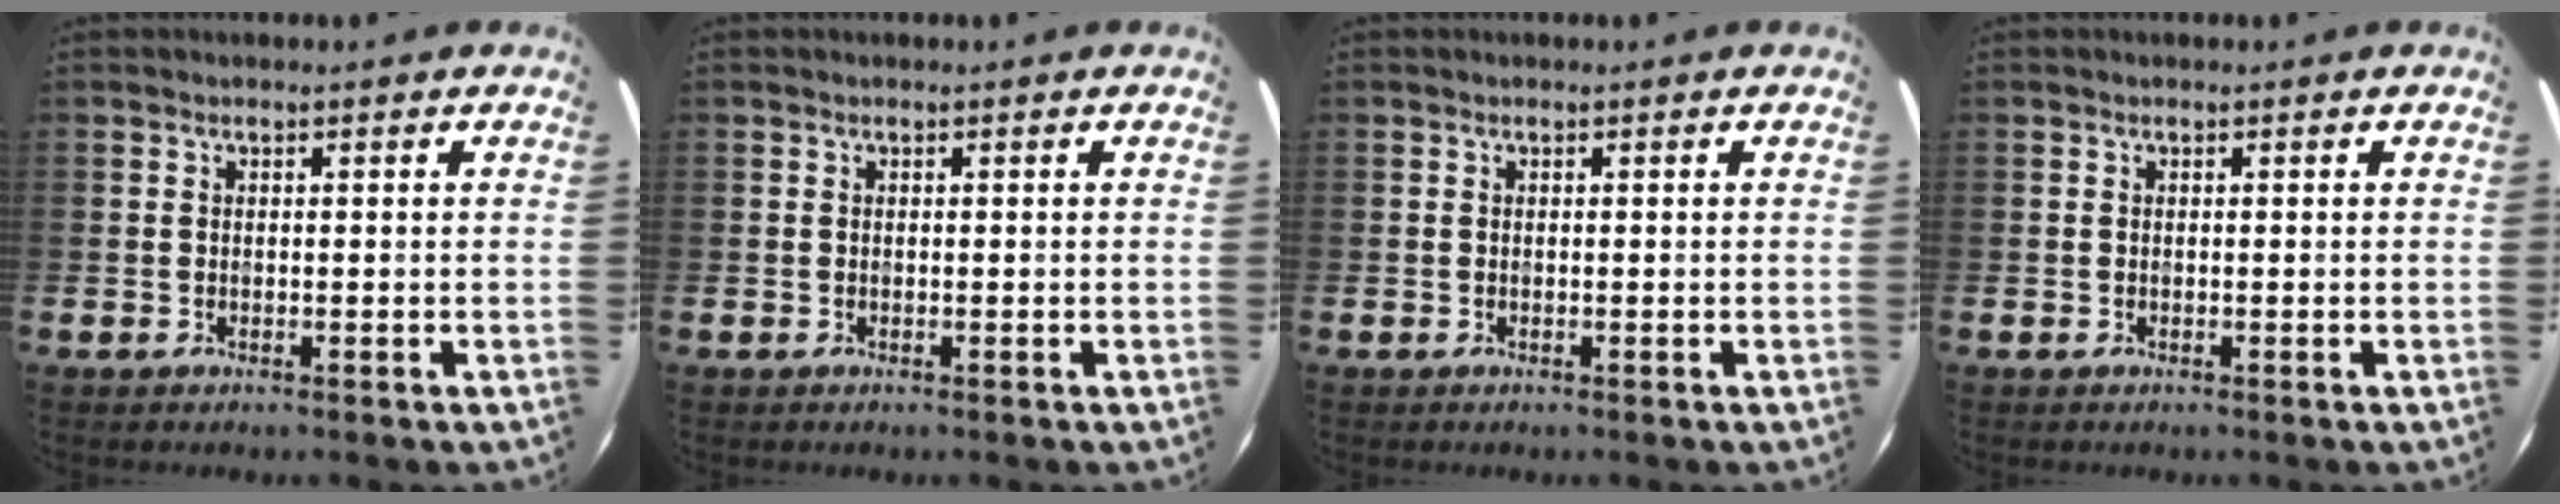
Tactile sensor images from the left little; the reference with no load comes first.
{"total": 0.0}
{"total": 0.0}
{"total": 0.0}